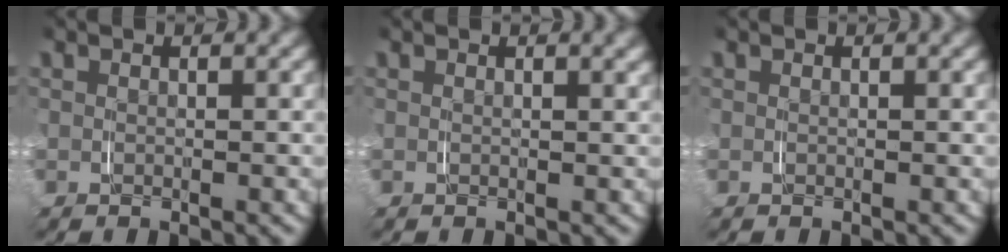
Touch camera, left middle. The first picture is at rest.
{"total": 0.6, "force": [0.5, -0.2, 0.3], "torque": [-0.001, 0.001, 0.006]}
{"total": 0.0}